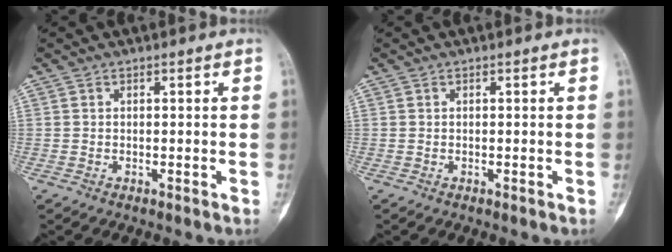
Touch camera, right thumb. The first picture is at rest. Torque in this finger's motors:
{"motor_torque": [0.00, 0.00, 0.00, 0.00, 0.00]}